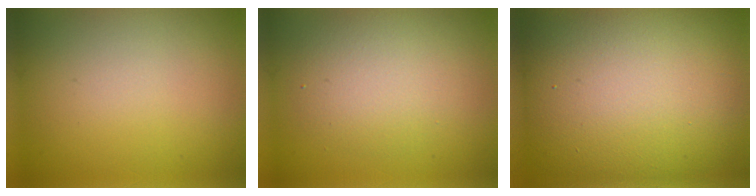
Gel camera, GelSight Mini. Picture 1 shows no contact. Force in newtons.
{"total": 3.9, "press": 3.9, "slide": 0.3}
{"total": 16.6, "press": 16.6, "slide": 0.8}